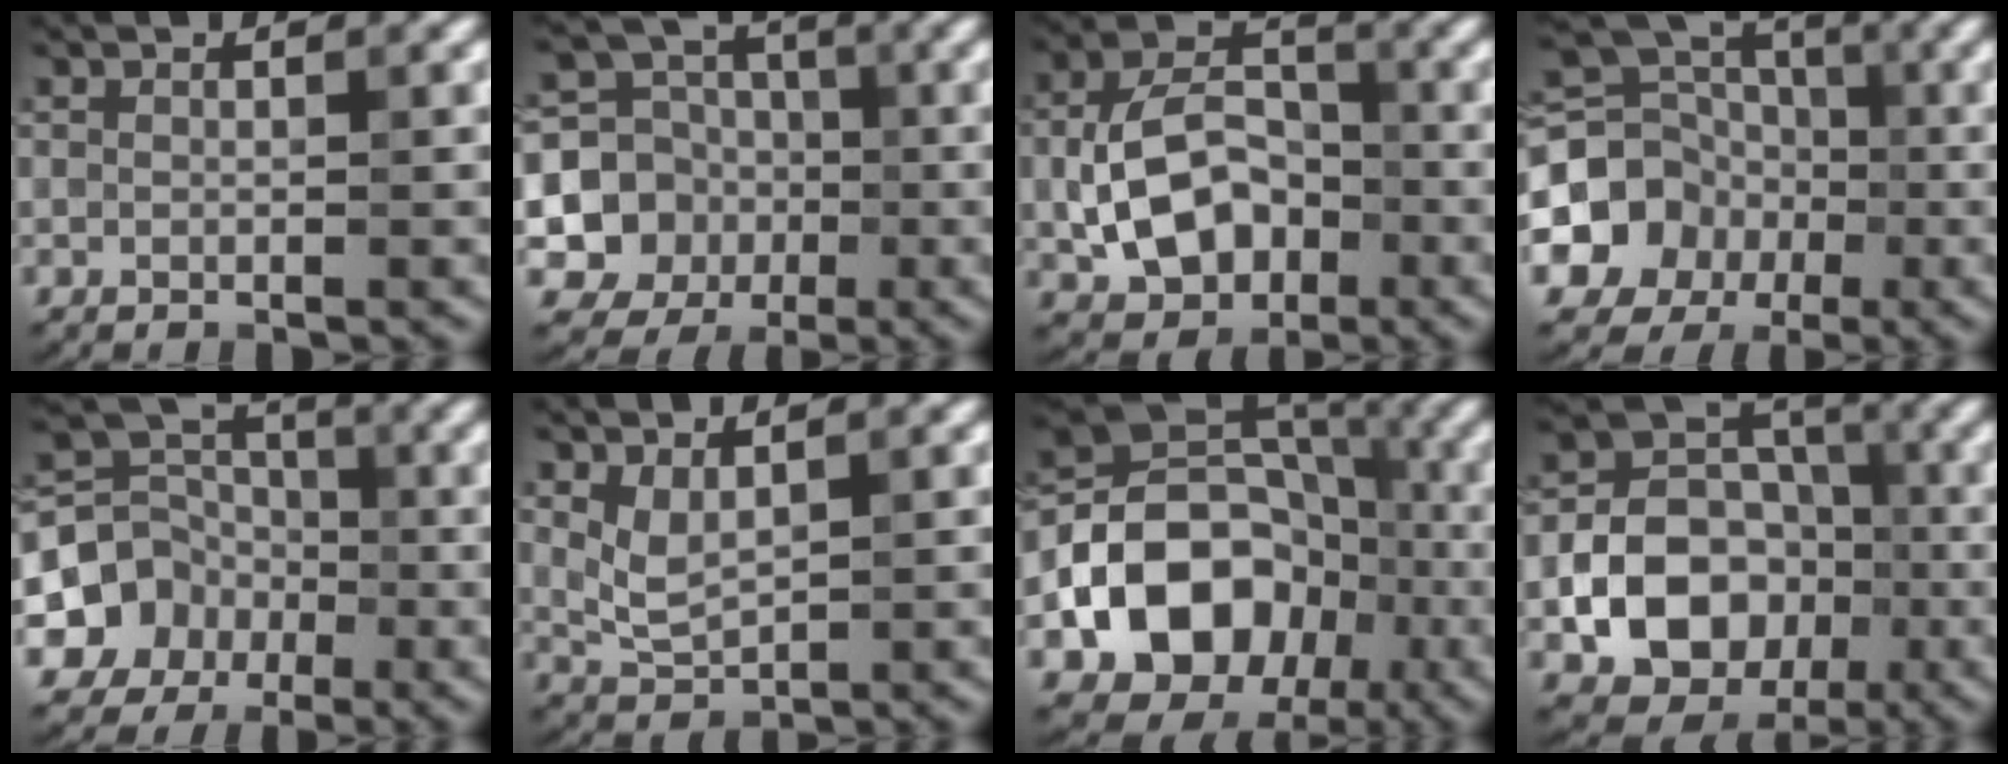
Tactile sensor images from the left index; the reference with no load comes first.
{"total": 6.1, "force": [-1.4, 5.6, 2.0], "torque": [-0.027, -0.005, -0.036]}
{"total": 7.8, "force": [-1.8, 5.4, 5.4], "torque": [-0.102, 0.003, -0.031]}
{"total": 11.6, "force": [-2.9, 10.5, 3.9], "torque": [-0.088, -0.009, -0.076]}
{"total": 6.2, "force": [-2.2, 5.6, 1.5], "torque": [-0.013, 0.009, -0.066]}
{"total": 2.4, "force": [1.1, 1.1, 1.8], "torque": [-0.043, -0.005, 0.029]}
{"total": 11.5, "force": [-3.6, 8.8, 6.5], "torque": [-0.092, 0.006, -0.069]}
{"total": 9.2, "force": [-2.5, 7.2, 5.0], "torque": [-0.075, -0.008, -0.051]}